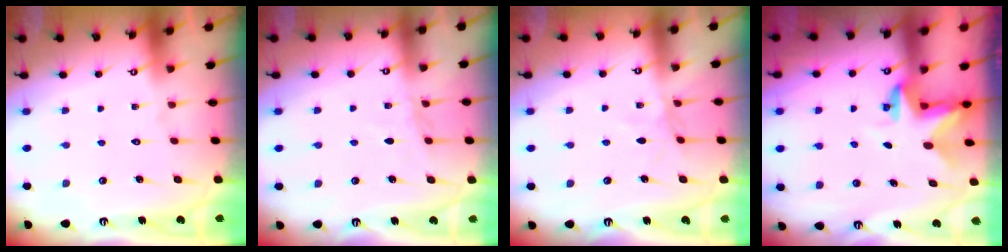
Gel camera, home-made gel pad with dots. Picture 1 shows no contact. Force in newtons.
{"total": 4.4, "press": 4.4, "slide": 0.5}
{"total": 3.3, "press": 3.3, "slide": 0.5}
{"total": 2.8, "press": 2.8, "slide": 0.2}